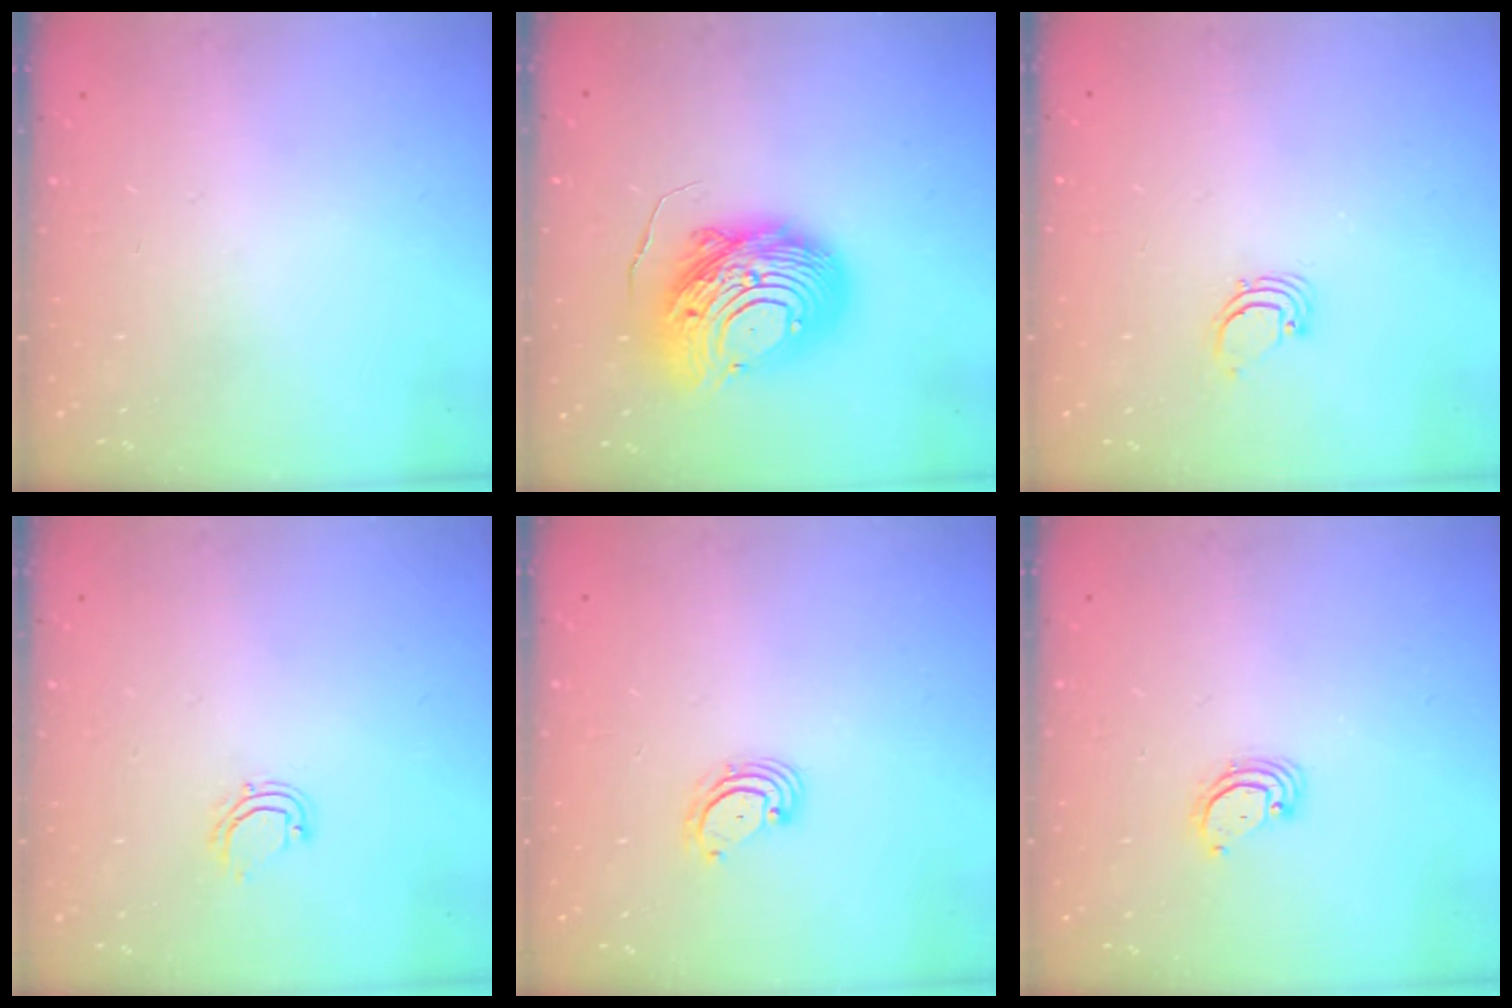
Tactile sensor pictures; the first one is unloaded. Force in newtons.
{"total": 15.4, "press": 15.3, "slide": 1.4}
{"total": 1.7, "press": 1.7, "slide": 0.1}
{"total": 4.8, "press": 4.7, "slide": 0.7}
{"total": 3.2, "press": 3.1, "slide": 0.4}
{"total": 3.4, "press": 3.4, "slide": 0.1}